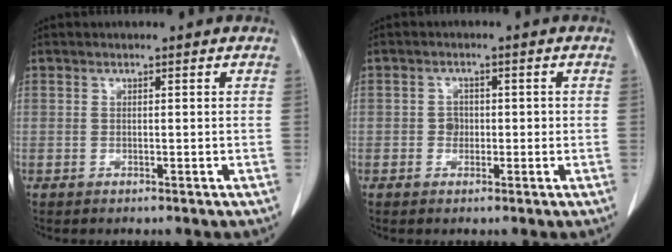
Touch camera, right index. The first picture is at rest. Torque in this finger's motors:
{"motor_torque": [0.13, -0.08, 0.00, 0.02]}